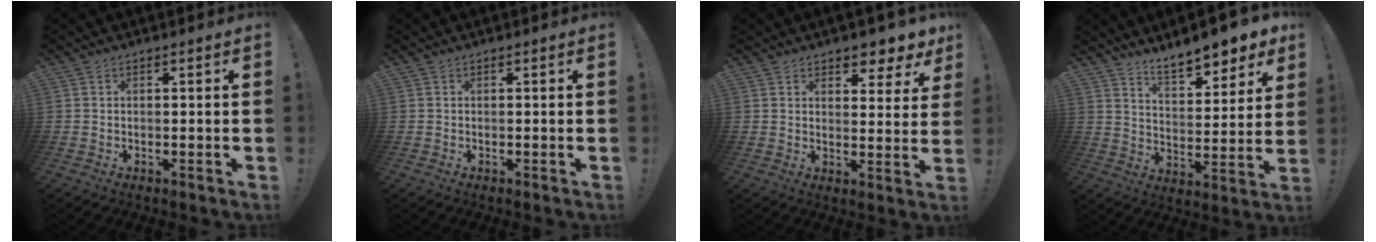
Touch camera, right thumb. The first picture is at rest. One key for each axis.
{"total": 0.0}
{"total": 6.2, "fx": 5.3, "fy": 2.8, "fz": 1.7, "tx": -0.009, "ty": -0.050, "tz": 0.095}
{"total": 10.6, "fx": 9.2, "fy": 2.6, "fz": 4.6, "tx": -0.071, "ty": -0.074, "tz": 0.160}